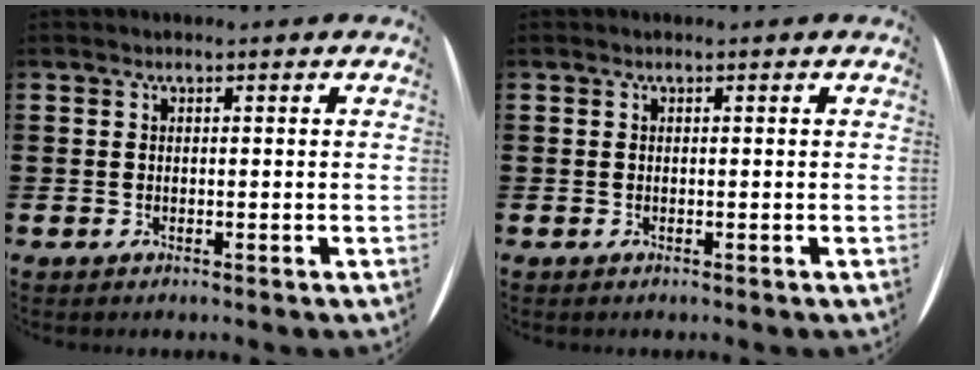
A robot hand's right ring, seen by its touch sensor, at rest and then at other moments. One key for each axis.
{"total": 0.0}